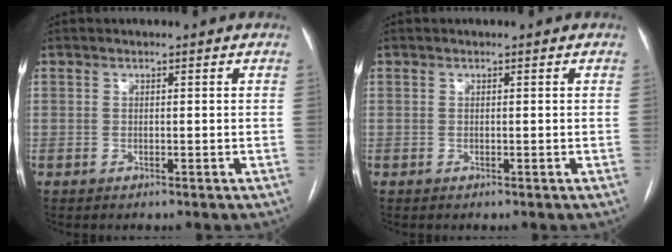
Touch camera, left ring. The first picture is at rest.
{"total": 0.0}